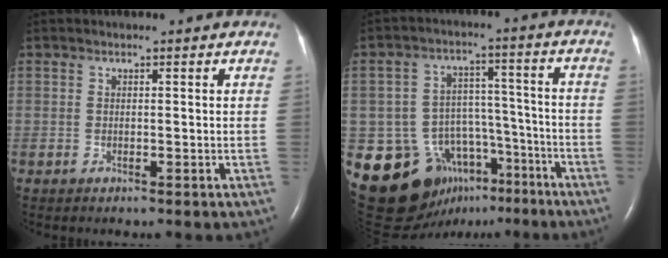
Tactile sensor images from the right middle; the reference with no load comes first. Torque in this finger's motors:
{"motor_torque": [1.14, -1.00, 0.26, 0.02]}